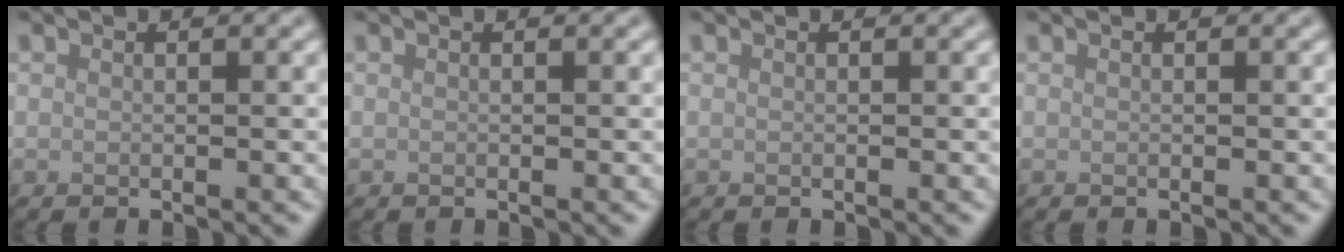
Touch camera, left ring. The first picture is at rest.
{"total": 0.0}
{"total": 0.0}
{"total": 0.0}